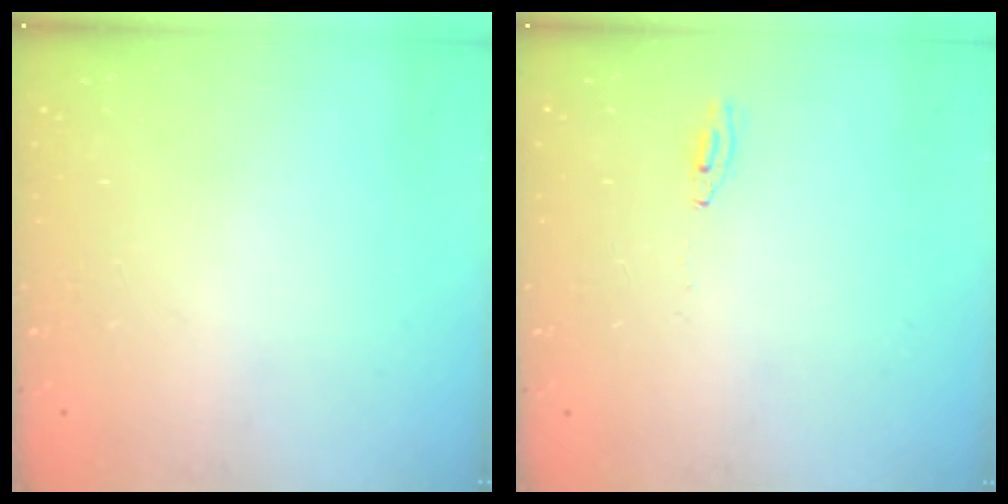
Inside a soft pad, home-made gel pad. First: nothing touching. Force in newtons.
{"total": 2.0, "press": 2.0, "slide": 0.2}